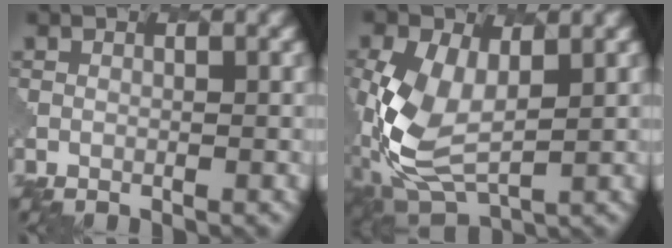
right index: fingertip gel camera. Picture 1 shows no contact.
{"total": 7.9, "force": [-0.1, 4.8, 6.2], "torque": [-0.158, -0.009, 0.000]}